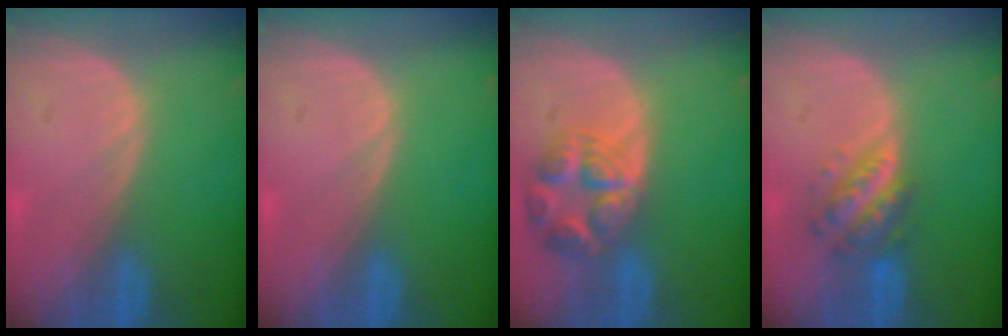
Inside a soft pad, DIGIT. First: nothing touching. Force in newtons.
{"total": 0.0}
{"total": 7.7, "press": 6.9, "slide": 3.4}
{"total": 5.8, "press": 5.3, "slide": 2.3}